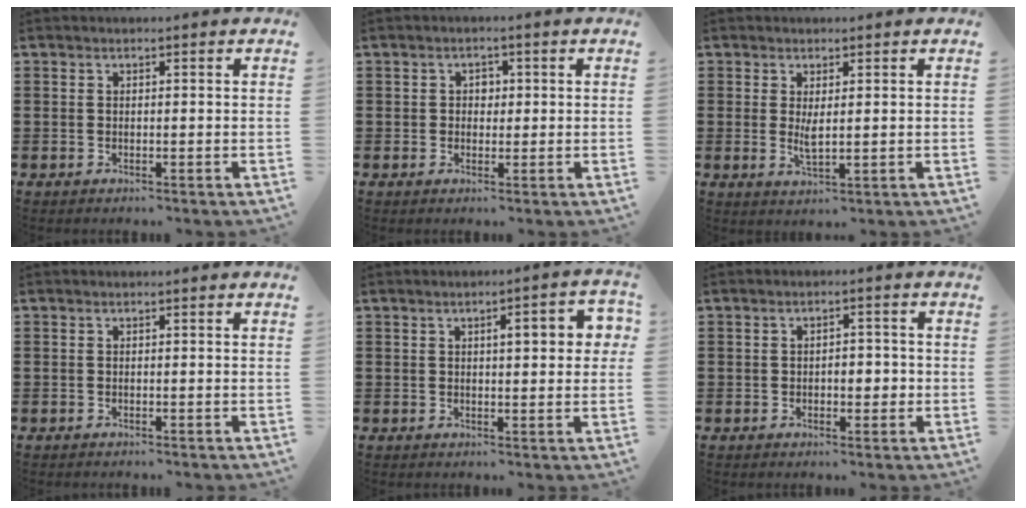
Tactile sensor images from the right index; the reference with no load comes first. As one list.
[{"total": 1.6, "force": [0.1, 1.5, 0.7], "torque": [-0.019, 0.009, 0.000]}, {"total": 2.5, "force": [0.7, 0.5, 2.4], "torque": [-0.047, -0.001, 0.011]}, {"total": 0.0}, {"total": 4.3, "force": [0.9, 1.0, 4.1], "torque": [-0.062, 0.001, 0.008]}, {"total": 2.8, "force": [-0.7, 1.7, 2.2], "torque": [-0.043, 0.004, -0.015]}]